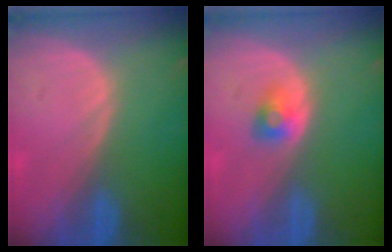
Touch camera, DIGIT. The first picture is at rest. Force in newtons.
{"total": 2.4, "press": 2.2, "slide": 0.7}